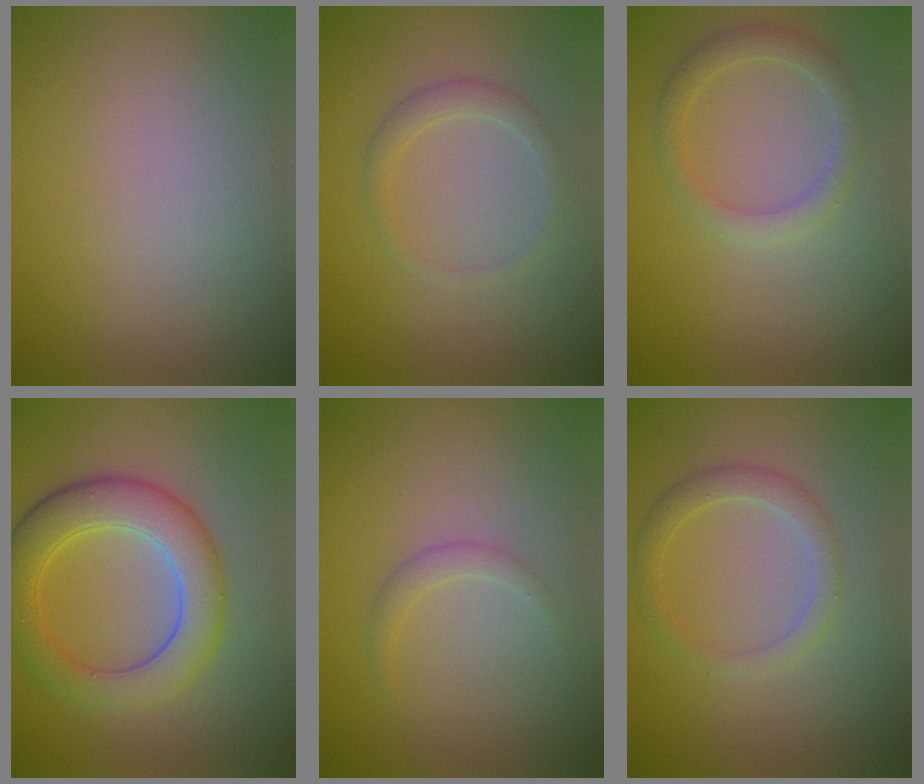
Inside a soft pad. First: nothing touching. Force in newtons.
{"total": 1.5, "press": 1.5, "slide": 0.2}
{"total": 2.1, "press": 2.1, "slide": 0.1}
{"total": 5.9, "press": 5.9, "slide": 0.0}
{"total": 1.1, "press": 1.1, "slide": 0.0}
{"total": 2.1, "press": 2.1, "slide": 0.1}